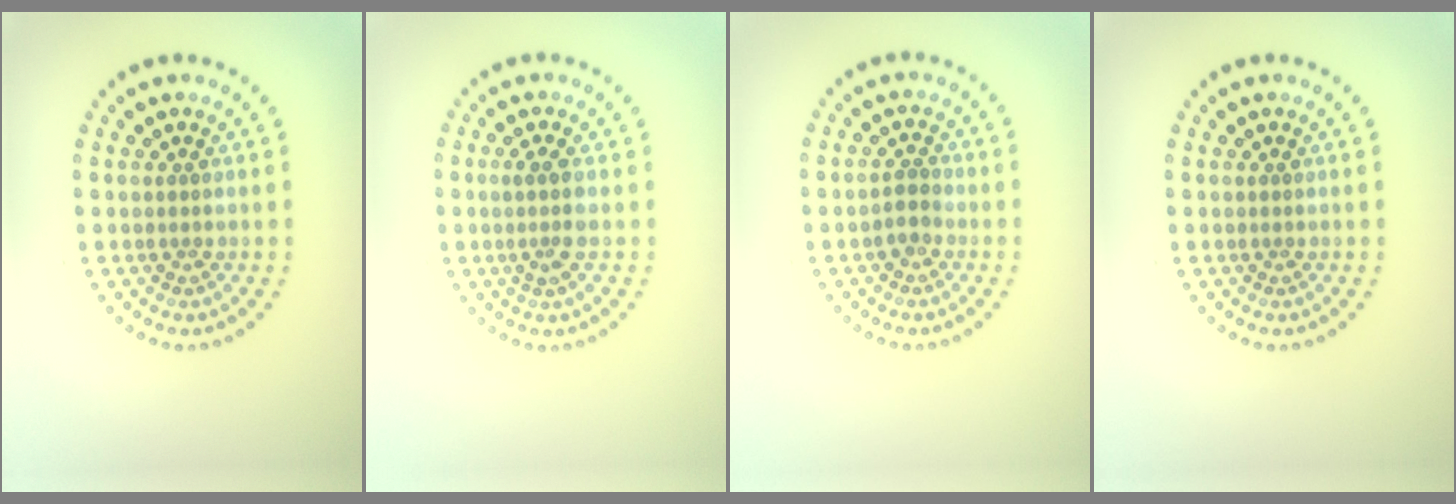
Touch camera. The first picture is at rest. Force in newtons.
{"total": 1.9, "press": 1.6, "slide": 1.0}
{"total": 1.1, "press": 0.9, "slide": 0.6}
{"total": 0.0}